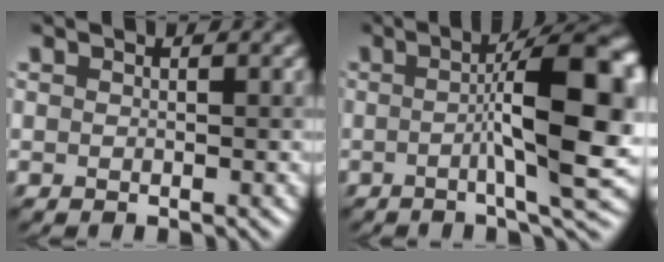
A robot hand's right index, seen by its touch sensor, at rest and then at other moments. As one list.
[{"total": 11.4, "force": [-0.1, 2.5, 11.1], "torque": [-0.139, 0.007, -0.007]}]